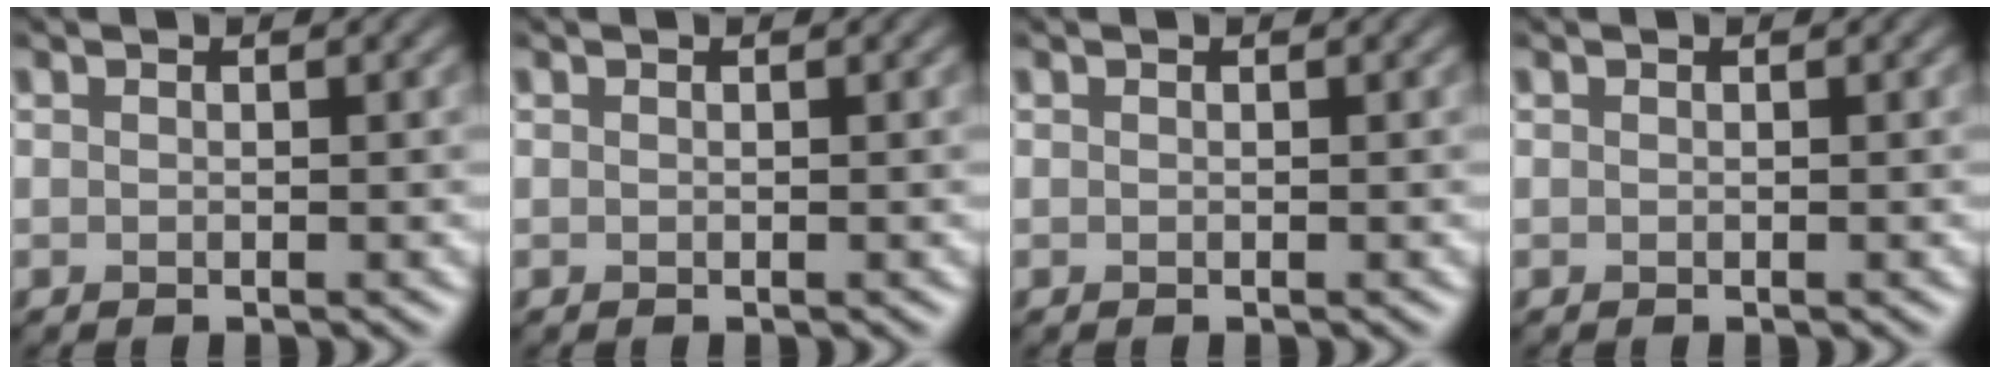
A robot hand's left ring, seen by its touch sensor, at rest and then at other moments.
{"total": 0.0}
{"total": 0.0}
{"total": 0.0}